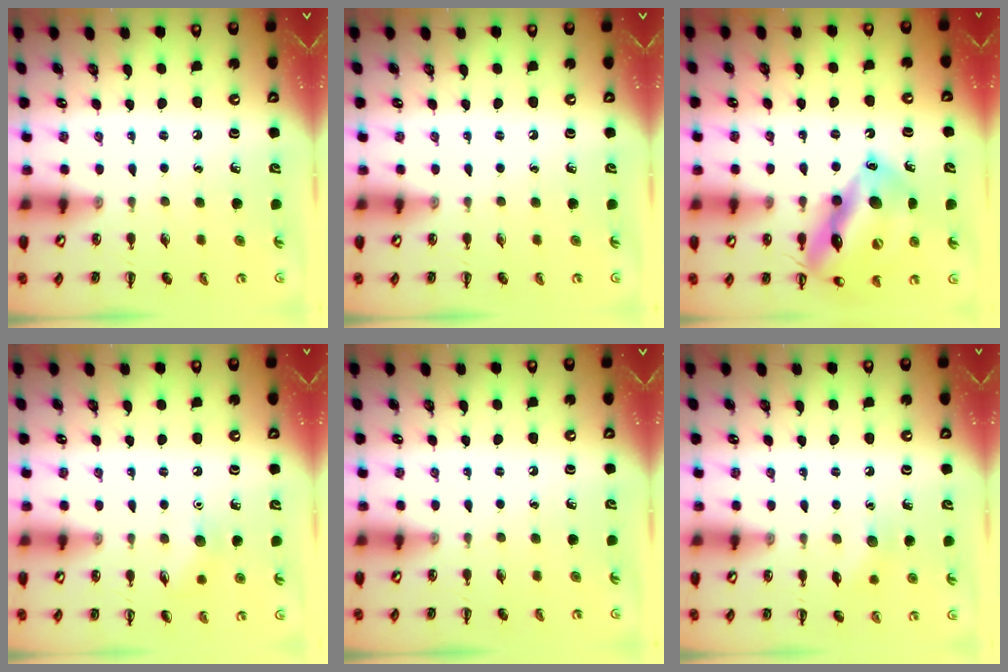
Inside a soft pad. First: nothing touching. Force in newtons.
{"total": 0.0}
{"total": 18.7, "press": 18.5, "slide": 2.3}
{"total": 7.0, "press": 6.8, "slide": 1.6}
{"total": 0.0}
{"total": 6.6, "press": 6.4, "slide": 1.5}